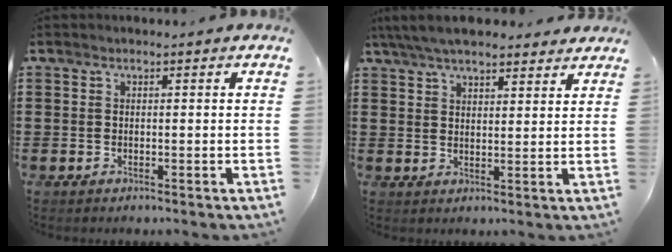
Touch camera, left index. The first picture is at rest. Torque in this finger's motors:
{"motor_torque": [2.14, 0.00, 0.44, 0.21]}